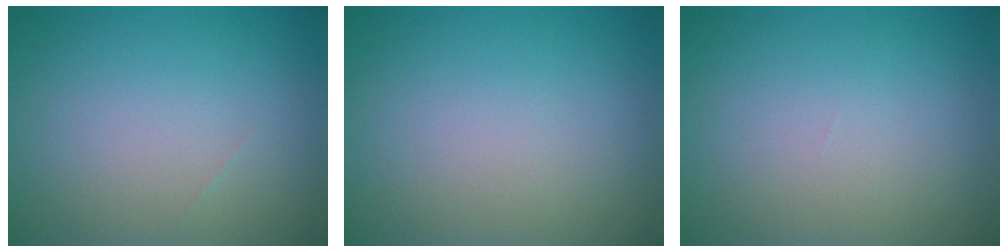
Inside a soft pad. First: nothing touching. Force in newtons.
{"total": 0.0}
{"total": 0.0}